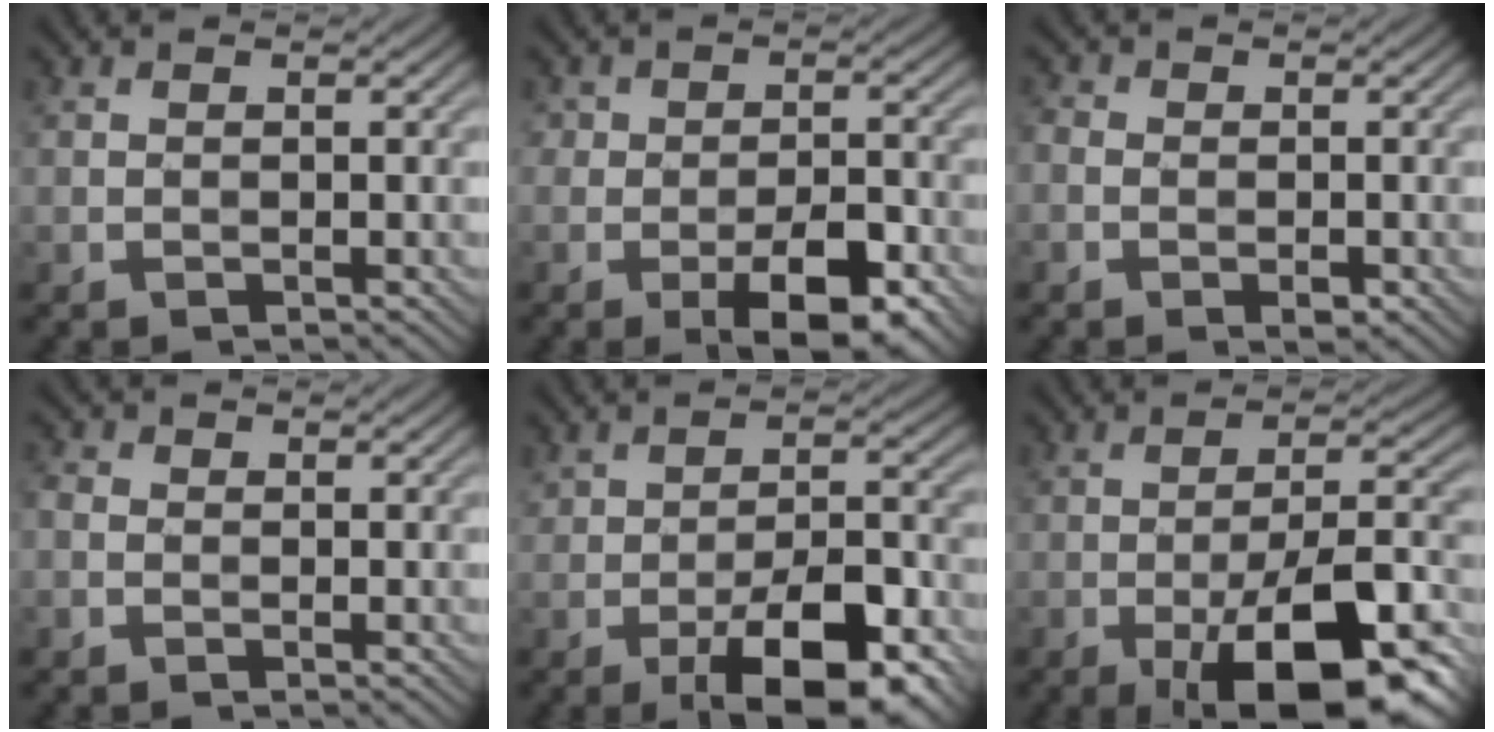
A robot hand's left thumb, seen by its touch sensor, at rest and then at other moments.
{"total": 7.7, "force": [-3.3, 4.1, 5.6], "torque": [-0.075, 0.001, -0.054]}
{"total": 2.9, "force": [-1.1, 2.2, 1.6], "torque": [-0.030, -0.004, -0.023]}
{"total": 1.5, "force": [-0.6, 1.2, 0.7], "torque": [-0.017, 0.000, -0.016]}
{"total": 10.2, "force": [-4.7, 4.1, 8.1], "torque": [-0.121, 0.002, -0.074]}
{"total": 15.6, "force": [-7.6, 5.2, 12.6], "torque": [-0.179, 0.003, -0.128]}